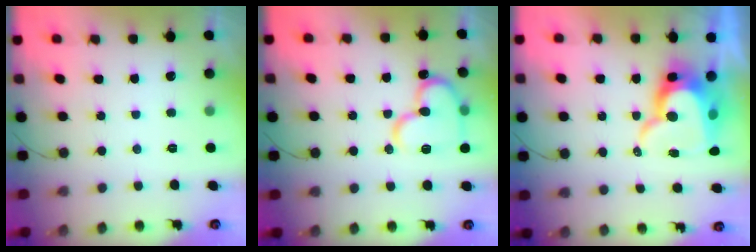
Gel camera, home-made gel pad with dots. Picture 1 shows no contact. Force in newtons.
{"total": 16.0, "press": 15.9, "slide": 1.8}
{"total": 13.8, "press": 13.8, "slide": 1.0}